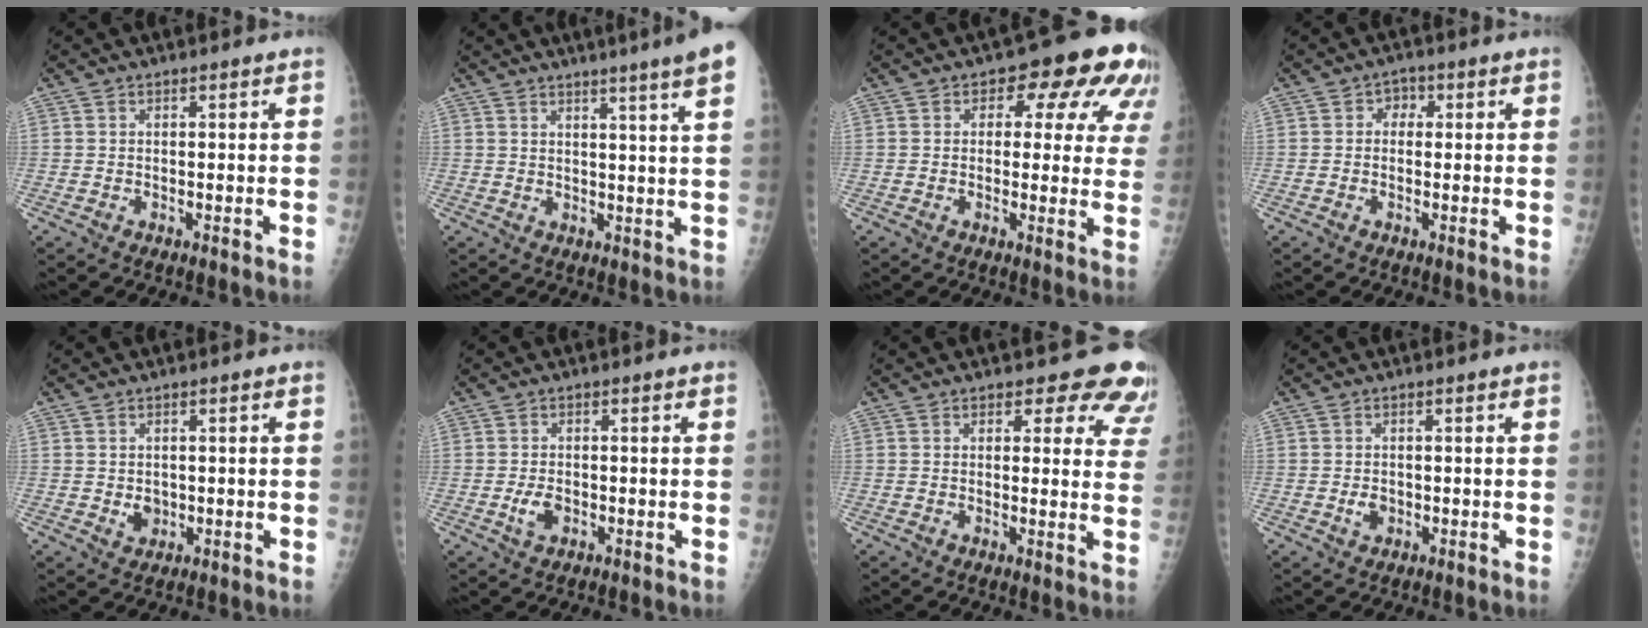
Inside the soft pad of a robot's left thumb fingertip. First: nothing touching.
{"total": 11.0, "force": [7.5, -0.6, 8.1], "torque": [-0.103, -0.020, 0.073]}
{"total": 12.5, "force": [5.5, 7.0, 8.8], "torque": [-0.043, -0.009, 0.050]}
{"total": 2.5, "force": [0.3, 2.2, 1.3], "torque": [0.005, 0.008, -0.007]}
{"total": 2.7, "force": [-0.2, 2.2, 1.5], "torque": [-0.010, 0.000, 0.003]}
{"total": 3.2, "force": [-0.9, 2.0, 2.3], "torque": [-0.042, 0.002, -0.016]}
{"total": 10.2, "force": [8.1, 4.9, 3.9], "torque": [0.014, -0.036, 0.063]}
{"total": 2.2, "force": [-0.5, 1.7, 1.3], "torque": [-0.014, 0.002, -0.007]}